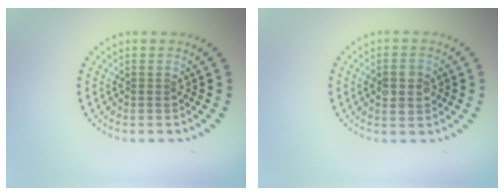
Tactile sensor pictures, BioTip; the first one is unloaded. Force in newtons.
{"total": 2.9, "press": 2.9, "slide": 0.2}